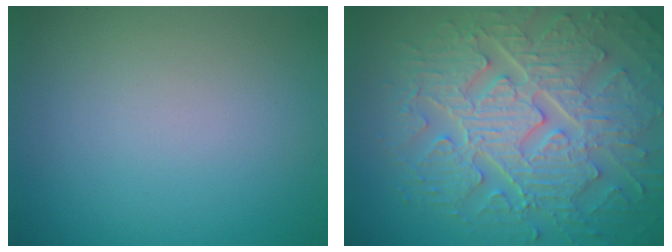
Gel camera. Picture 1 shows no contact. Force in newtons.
{"total": 9.2, "press": 6.8, "slide": 6.2}